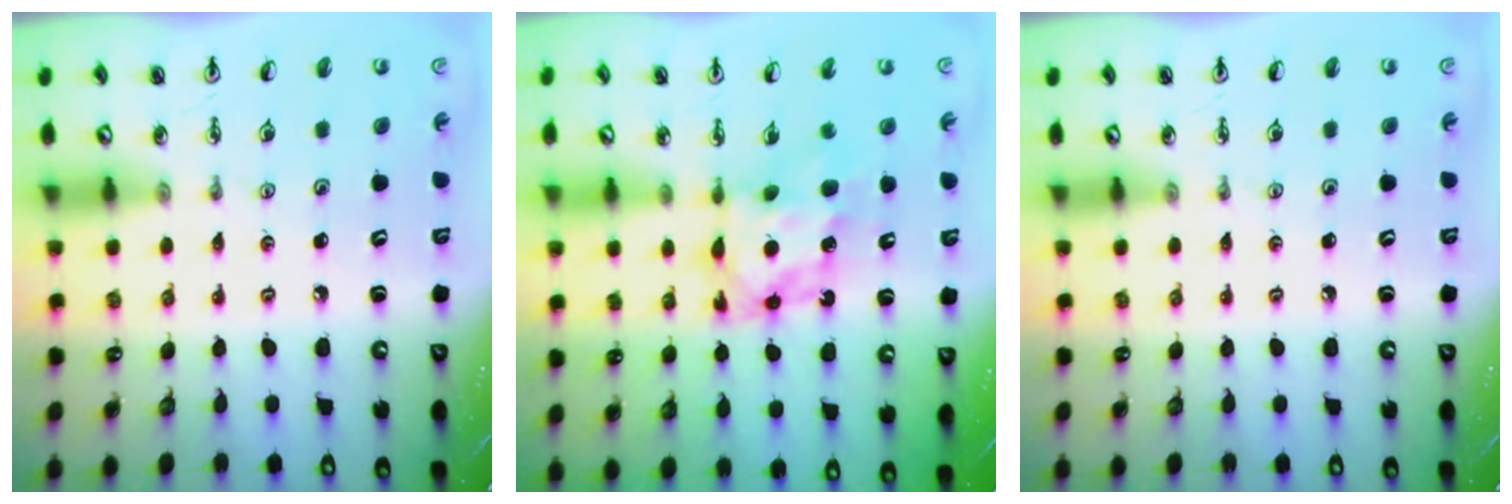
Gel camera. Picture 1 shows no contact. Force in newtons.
{"total": 6.9, "press": 6.9, "slide": 0.5}
{"total": 0.0}